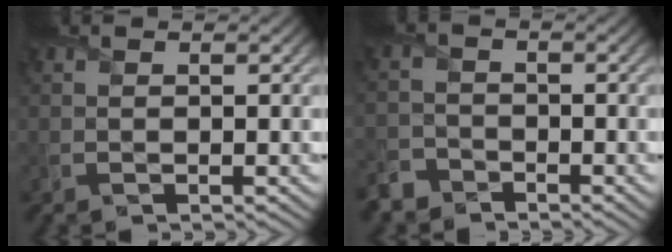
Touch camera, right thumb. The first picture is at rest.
{"total": 3.7, "force": [-3.3, 1.7, 0.6], "torque": [-0.011, -0.005, -0.075]}